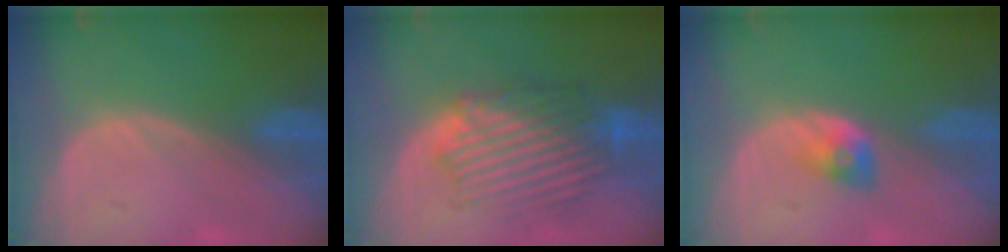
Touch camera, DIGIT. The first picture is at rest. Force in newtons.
{"total": 8.7, "press": 8.5, "slide": 2.2}
{"total": 2.7, "press": 2.4, "slide": 1.2}